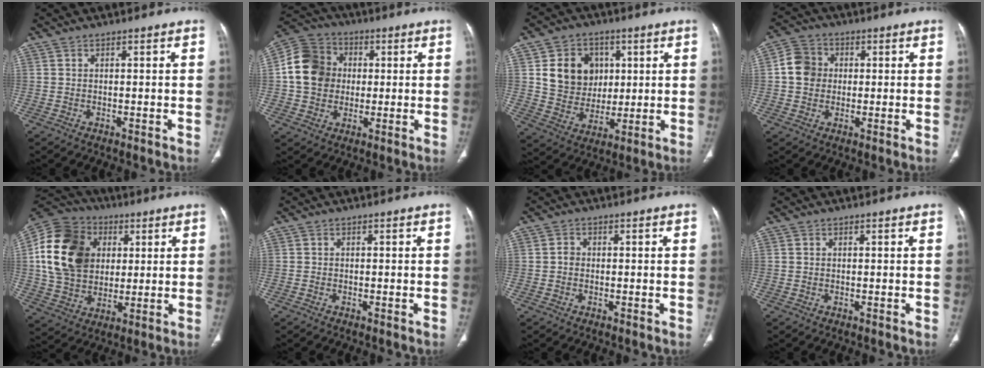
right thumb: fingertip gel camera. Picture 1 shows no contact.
{"total": 12.9, "force": [0.8, 11.3, 6.2], "torque": [-0.100, 0.020, 0.007]}
{"total": 12.8, "force": [3.3, 10.9, 5.8], "torque": [-0.053, -0.008, 0.066]}
{"total": 7.2, "force": [0.5, 6.4, 3.2], "torque": [-0.044, 0.014, 0.000]}
{"total": 21.5, "force": [4.3, 16.4, 13.2], "torque": [-0.245, 0.011, 0.081]}
{"total": 0.0}
{"total": 1.4, "force": [-0.2, 1.2, 0.7], "torque": [-0.005, 0.005, -0.007]}
{"total": 0.0}